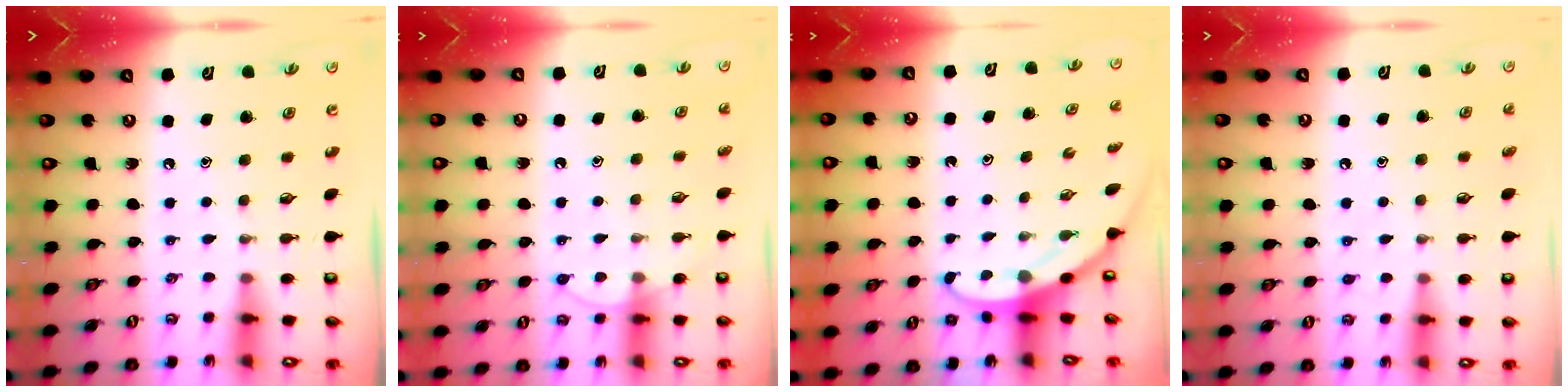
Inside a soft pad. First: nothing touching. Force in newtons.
{"total": 6.2, "press": 6.2, "slide": 0.6}
{"total": 3.3, "press": 3.3, "slide": 0.2}
{"total": 4.1, "press": 4.1, "slide": 0.4}